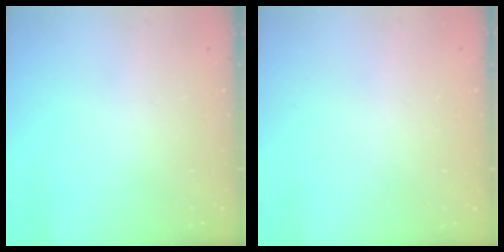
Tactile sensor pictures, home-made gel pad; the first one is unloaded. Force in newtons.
{"total": 0.0}